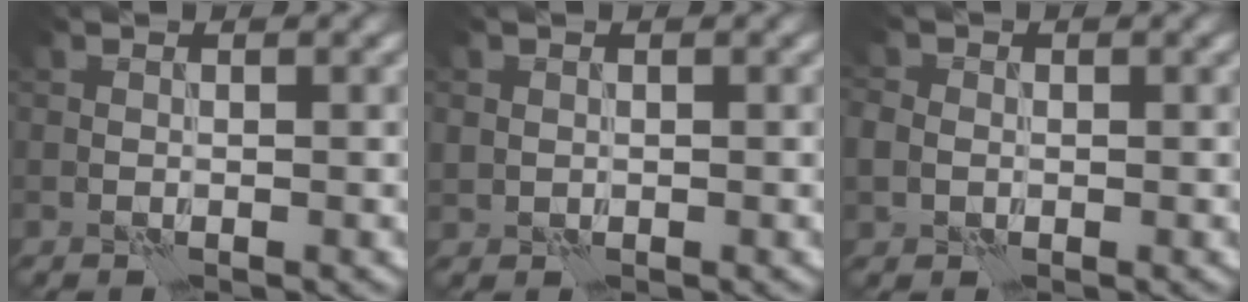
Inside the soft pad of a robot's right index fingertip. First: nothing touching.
{"total": 0.9, "force": [0.2, 0.8, 0.2], "torque": [-0.002, 0.001, 0.005]}
{"total": 3.2, "force": [-0.1, 2.8, 1.5], "torque": [-0.025, 0.012, -0.013]}